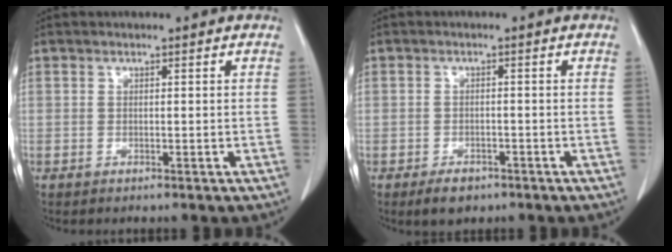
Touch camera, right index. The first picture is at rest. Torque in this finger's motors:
{"motor_torque": [-1.22, 0.49, -0.68, -0.21]}